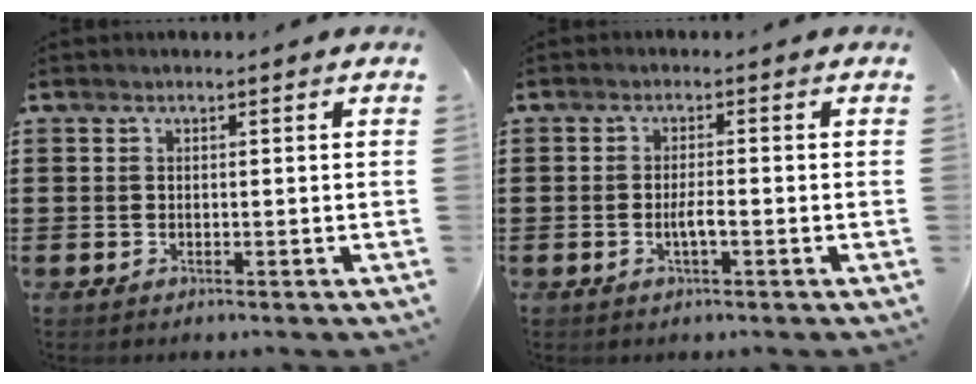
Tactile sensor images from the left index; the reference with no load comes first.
{"total": 2.5, "force": [-0.7, 0.5, 2.3], "torque": [-0.048, 0.000, -0.015]}